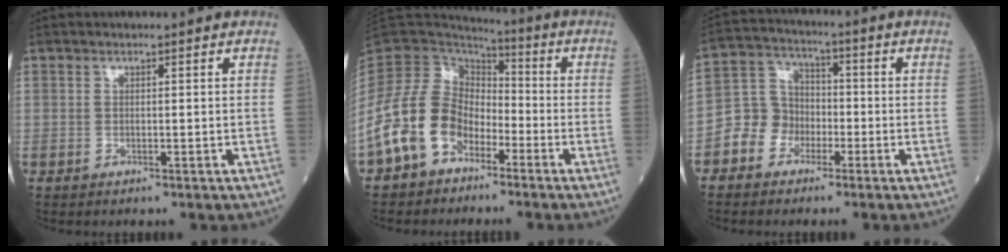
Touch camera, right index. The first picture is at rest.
{"total": 11.4, "force": [-6.0, 7.9, 5.6], "torque": [-0.133, 0.022, -0.121]}
{"total": 6.8, "force": [-3.1, 5.8, 1.9], "torque": [-0.048, 0.026, -0.060]}